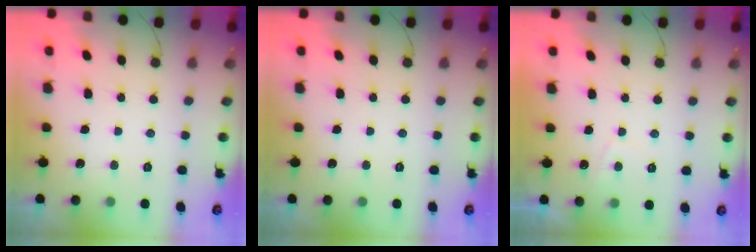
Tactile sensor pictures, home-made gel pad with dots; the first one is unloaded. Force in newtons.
{"total": 0.0}
{"total": 1.0, "press": 0.8, "slide": 0.6}